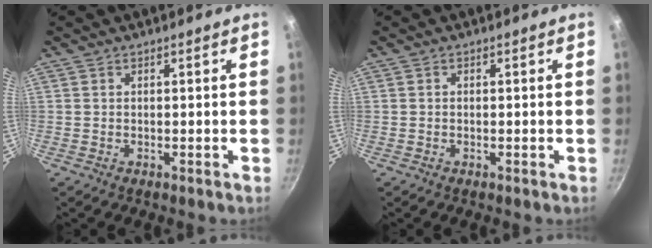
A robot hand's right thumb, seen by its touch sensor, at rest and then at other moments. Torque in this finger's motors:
{"motor_torque": [-0.25, 0.01, -0.10, 0.03, 0.02]}